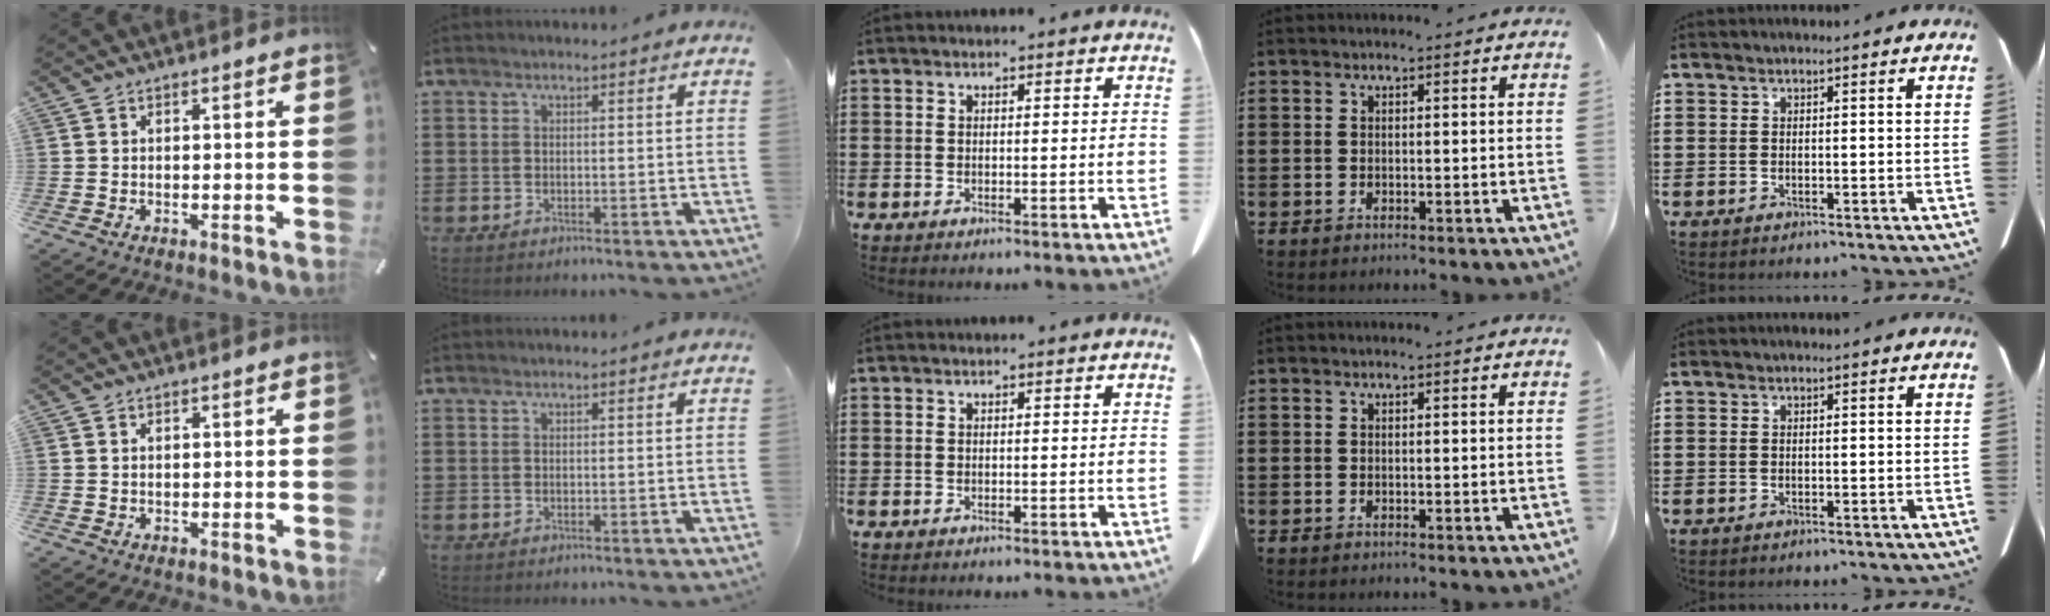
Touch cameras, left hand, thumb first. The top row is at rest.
{"thumb": {"total": 0.5, "force": [0.2, 0.5, 0.1], "torque": [-0.003, 0.003, 0.003]}}